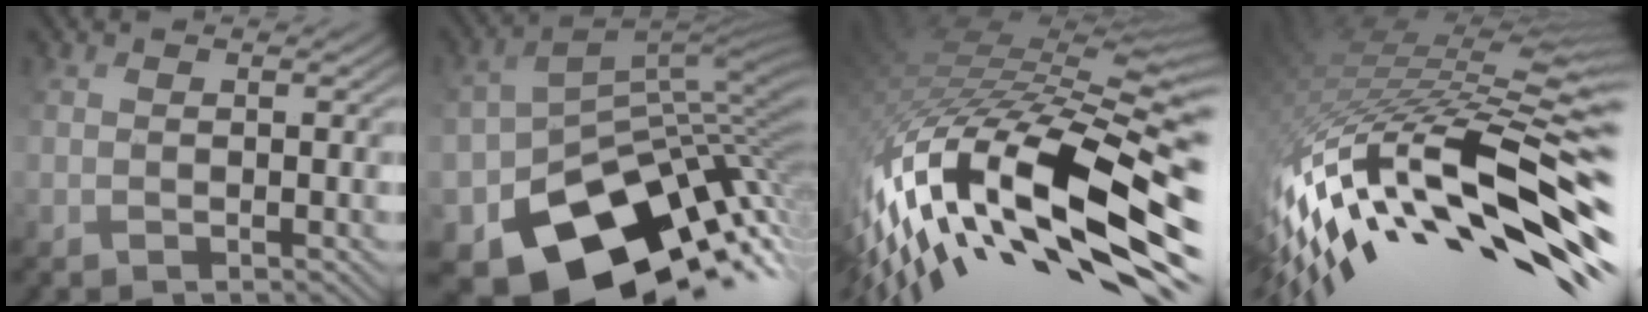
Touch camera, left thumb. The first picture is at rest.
{"total": 14.2, "force": [-7.6, 9.5, 7.3], "torque": [-0.133, -0.038, -0.105]}
{"total": 17.3, "force": [-5.6, 5.6, 15.3], "torque": [-0.305, -0.005, -0.092]}
{"total": 15.6, "force": [-6.8, 4.5, 13.4], "torque": [-0.274, -0.006, -0.102]}